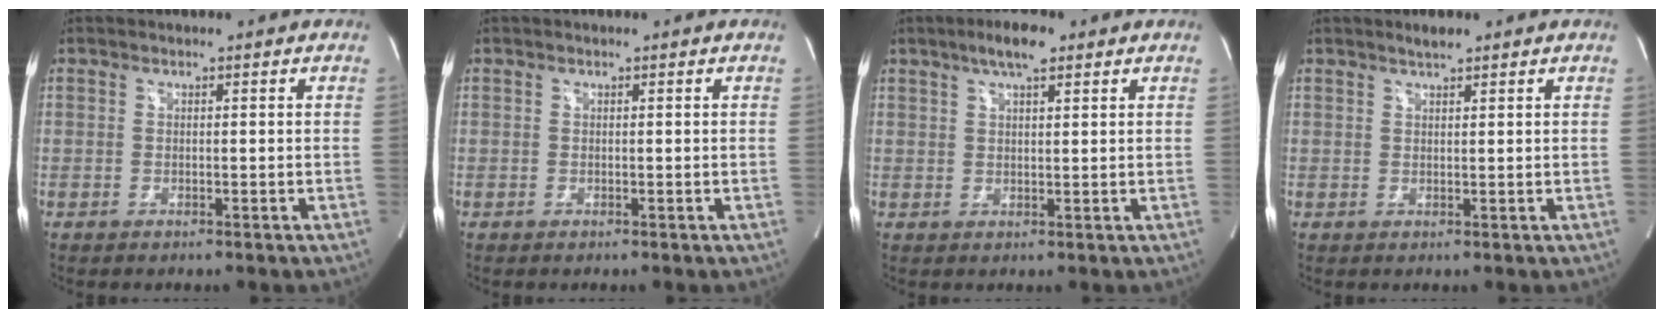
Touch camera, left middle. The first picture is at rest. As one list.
[{"total": 0.0}, {"total": 5.2, "force": [3.3, 1.1, 3.8], "torque": [-0.070, 0.012, 0.054]}, {"total": 1.7, "force": [1.5, 0.3, 0.8], "torque": [-0.023, 0.004, 0.028]}]